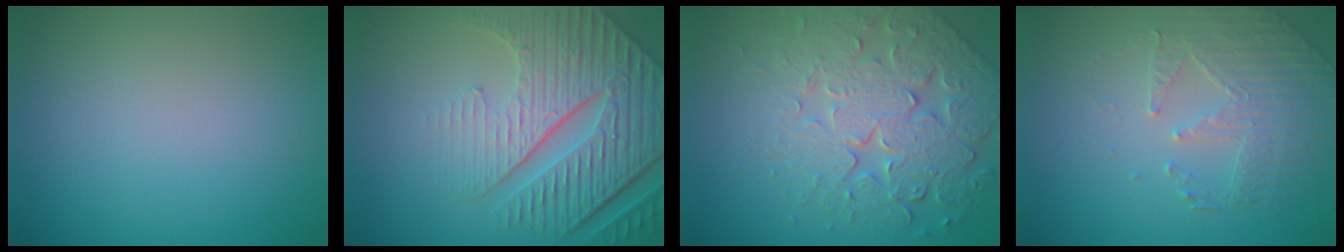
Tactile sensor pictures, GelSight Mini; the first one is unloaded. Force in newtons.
{"total": 9.1, "press": 6.3, "slide": 6.6}
{"total": 7.9, "press": 5.7, "slide": 5.6}
{"total": 2.5, "press": 2.2, "slide": 1.2}